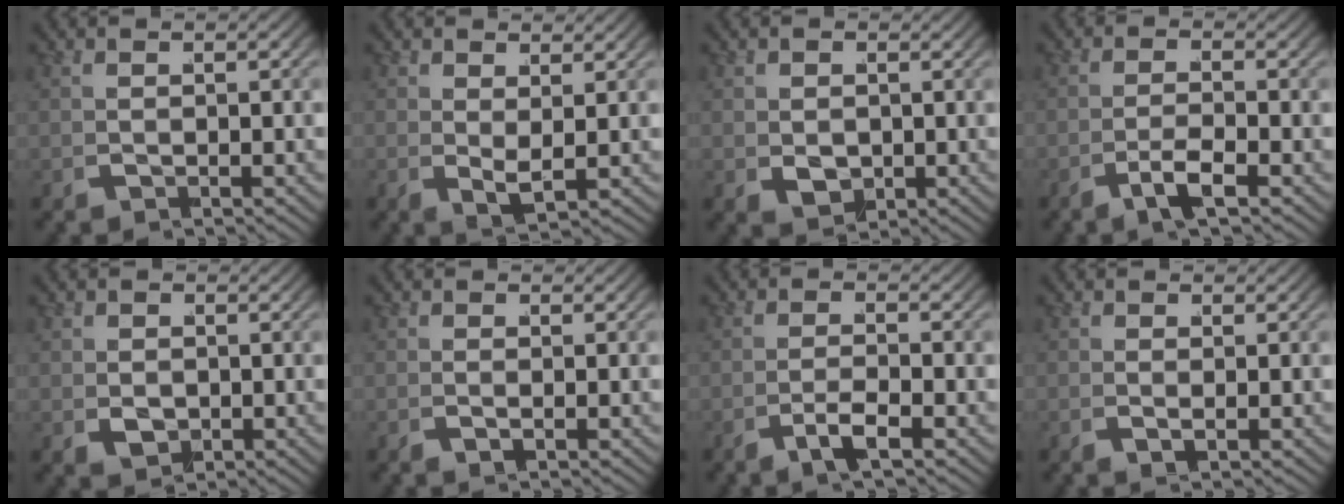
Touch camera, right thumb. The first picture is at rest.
{"total": 1.4, "force": [0.7, 0.6, 1.0], "torque": [-0.019, -0.010, 0.012]}
{"total": 2.6, "force": [-0.2, 2.2, 1.5], "torque": [-0.029, -0.023, 0.003]}
{"total": 2.3, "force": [-2.0, 0.3, 1.1], "torque": [-0.026, -0.005, -0.042]}
{"total": 2.3, "force": [-0.1, 1.9, 1.2], "torque": [-0.025, -0.021, 0.004]}
{"total": 0.0}
{"total": 2.1, "force": [-1.9, 0.2, 0.9], "torque": [-0.019, -0.005, -0.040]}
{"total": 0.0}